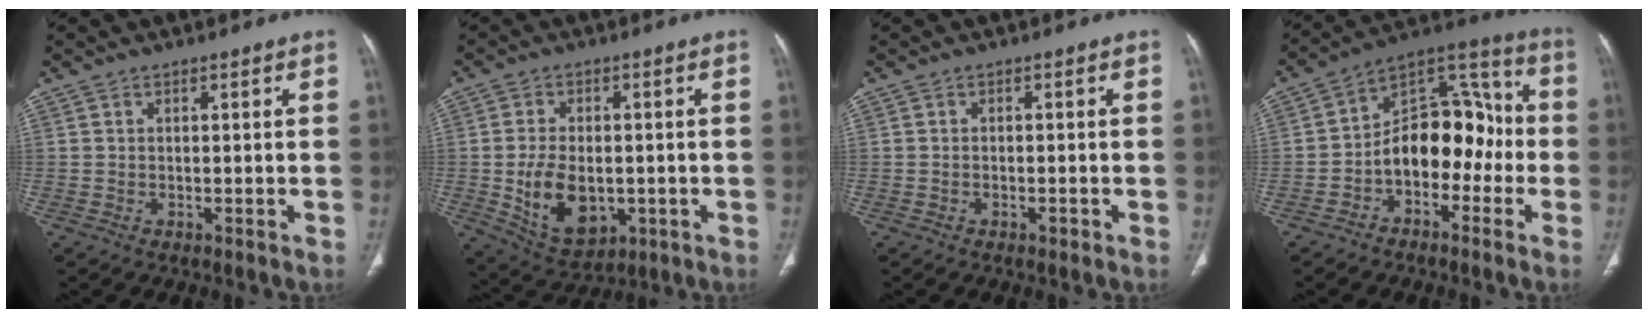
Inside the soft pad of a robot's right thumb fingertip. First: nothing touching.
{"total": 11.7, "force": [-1.8, 7.5, 8.8], "torque": [-0.135, -0.004, -0.013]}
{"total": 1.0, "force": [-0.6, 0.5, 0.6], "torque": [-0.009, 0.004, -0.010]}
{"total": 15.8, "force": [-3.5, 10.1, 11.5], "torque": [-0.135, 0.070, -0.067]}